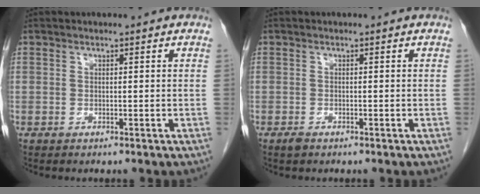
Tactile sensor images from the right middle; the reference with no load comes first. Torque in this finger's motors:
{"motor_torque": [-0.38, -0.02, 0.00, -0.01]}